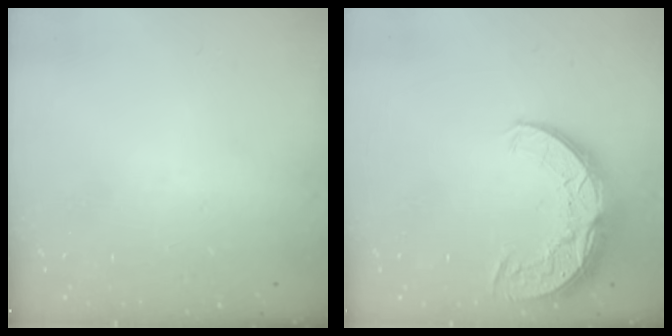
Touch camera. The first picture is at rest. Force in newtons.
{"total": 11.0, "press": 10.9, "slide": 0.8}